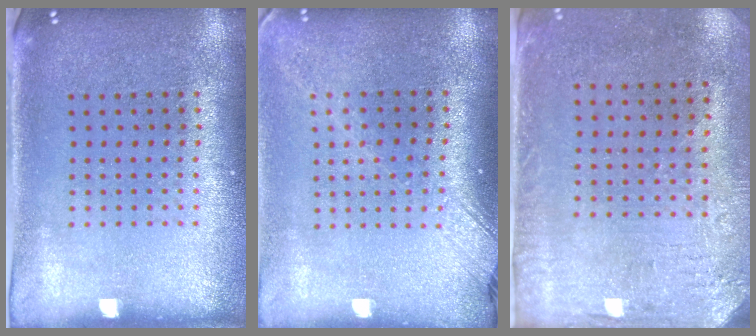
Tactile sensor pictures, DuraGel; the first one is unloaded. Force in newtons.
{"total": 2.1, "press": 1.6, "slide": 1.4}
{"total": 3.2, "press": 2.5, "slide": 2.0}